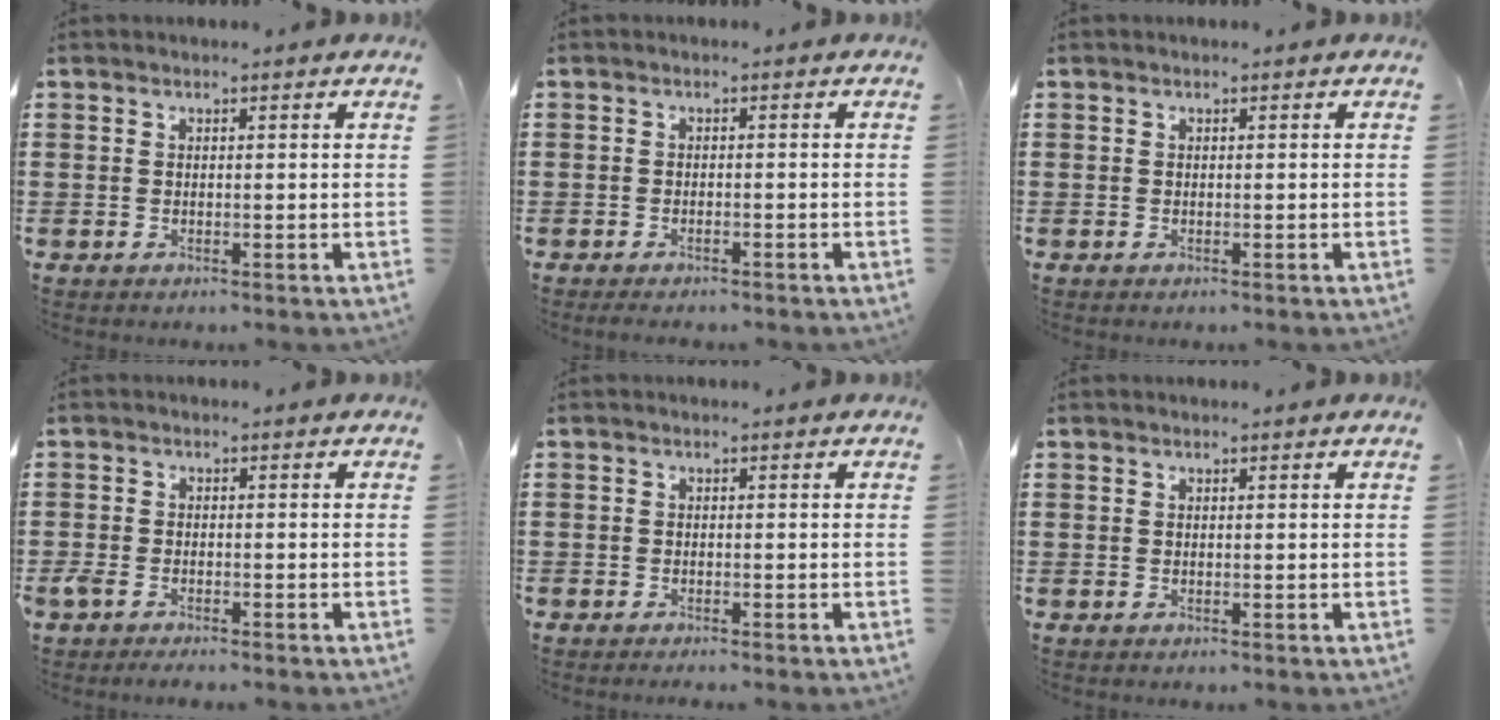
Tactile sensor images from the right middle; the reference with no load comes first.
{"total": 1.0, "force": [-0.9, 0.1, 0.4], "torque": [-0.010, -0.004, -0.016]}
{"total": 0.0}
{"total": 1.9, "force": [-1.5, 0.6, 0.9], "torque": [-0.032, -0.003, -0.035]}
{"total": 0.7, "force": [-0.7, 0.1, 0.0], "torque": [-0.002, -0.001, -0.014]}
{"total": 0.0}